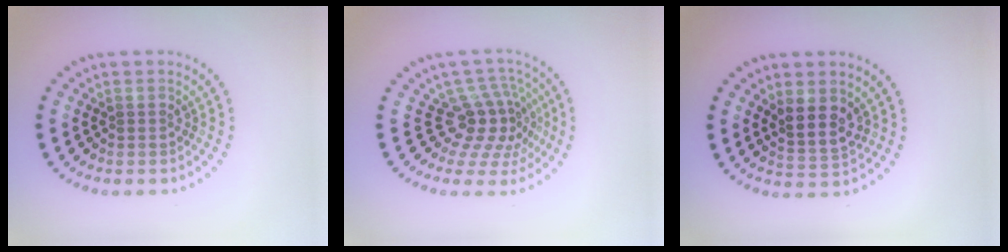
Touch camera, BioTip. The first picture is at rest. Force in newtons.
{"total": 4.2, "press": 2.8, "slide": 3.1}
{"total": 3.0, "press": 2.6, "slide": 1.4}